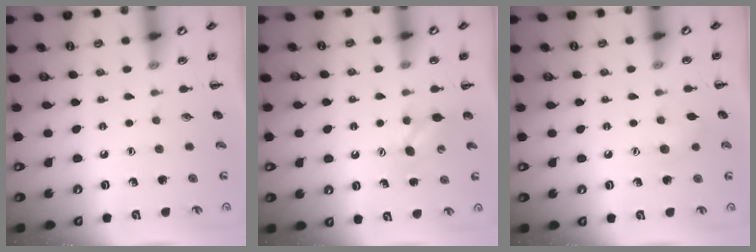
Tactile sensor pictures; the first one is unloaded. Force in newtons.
{"total": 4.7, "press": 4.5, "slide": 1.4}
{"total": 5.9, "press": 5.7, "slide": 1.7}